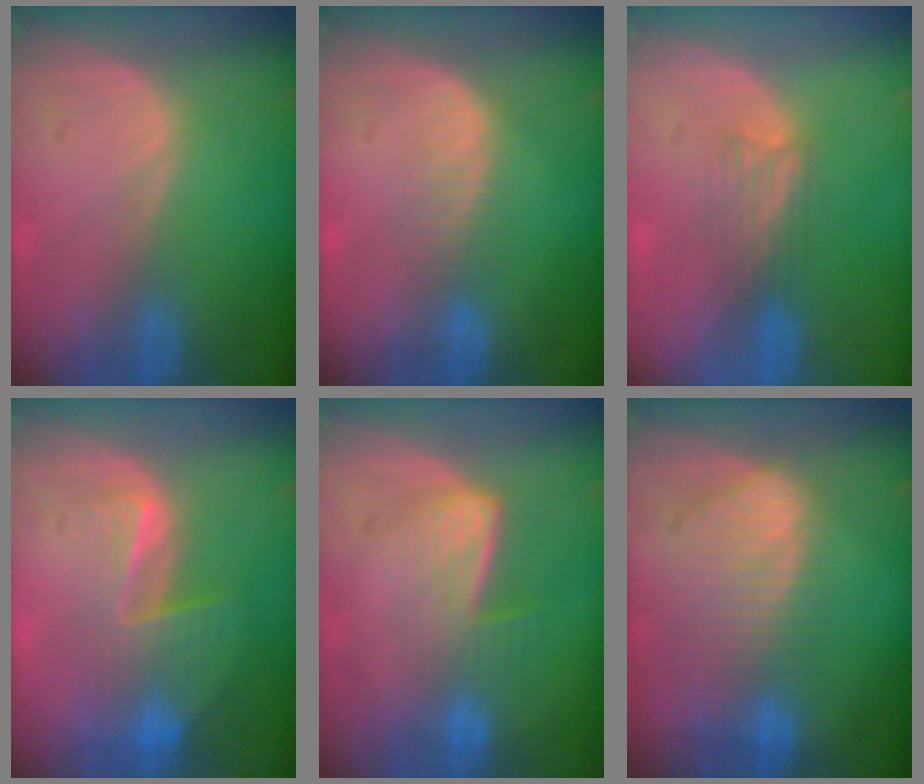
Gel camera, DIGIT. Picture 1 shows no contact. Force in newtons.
{"total": 2.4, "press": 2.4, "slide": 0.2}
{"total": 3.0, "press": 2.8, "slide": 1.3}
{"total": 7.8, "press": 6.9, "slide": 3.7}
{"total": 7.2, "press": 6.0, "slide": 4.0}
{"total": 9.6, "press": 8.3, "slide": 4.8}